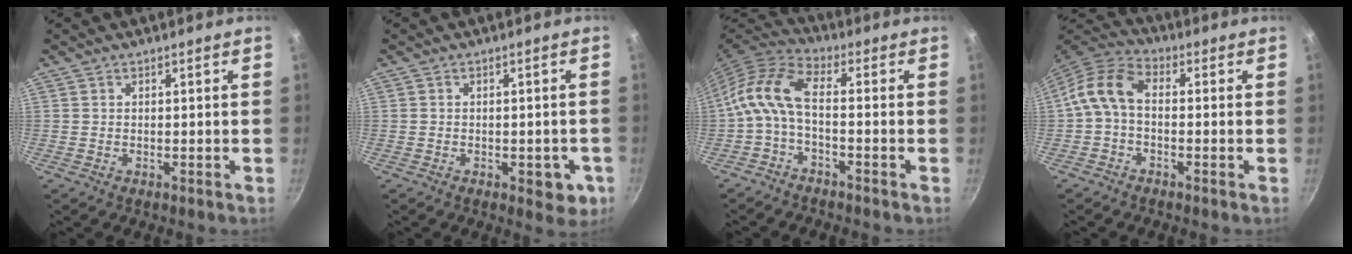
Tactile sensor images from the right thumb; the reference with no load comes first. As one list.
[{"total": 4.9, "force": [-1.8, 2.4, 3.8], "torque": [-0.024, 0.004, -0.019]}, {"total": 9.3, "force": [-1.7, 3.6, 8.4], "torque": [-0.182, 0.040, -0.047]}, {"total": 9.2, "force": [-0.2, 5.6, 7.3], "torque": [-0.143, 0.028, -0.019]}]